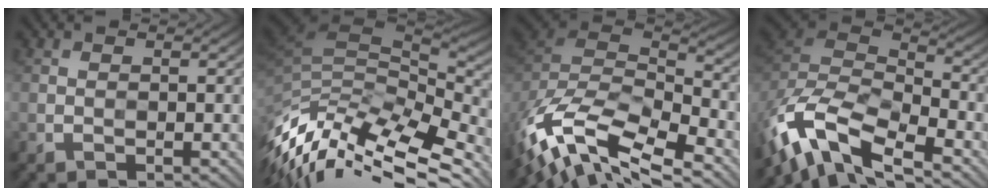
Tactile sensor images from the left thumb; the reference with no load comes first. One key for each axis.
{"total": 14.2, "fx": -8.4, "fy": 6.0, "fz": 9.8, "tx": -0.245, "ty": -0.016, "tz": -0.134}
{"total": 12.8, "fx": -8.0, "fy": 5.4, "fz": 8.4, "tx": -0.214, "ty": -0.023, "tz": -0.129}
{"total": 12.0, "fx": -7.7, "fy": 5.3, "fz": 7.6, "tx": -0.172, "ty": -0.014, "tz": -0.146}